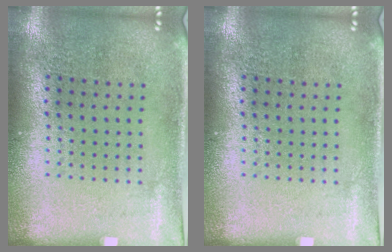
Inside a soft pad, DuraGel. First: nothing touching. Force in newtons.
{"total": 0.0}